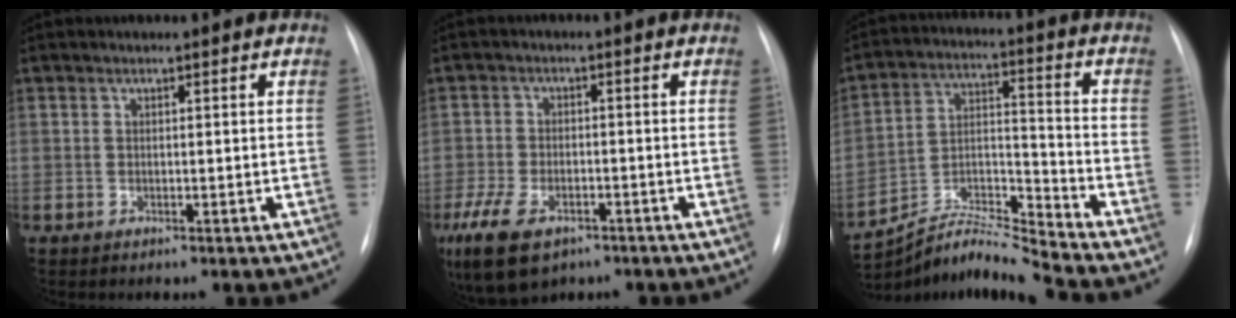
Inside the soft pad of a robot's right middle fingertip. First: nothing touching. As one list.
[{"total": 11.0, "force": [-6.6, 5.7, 6.7], "torque": [-0.151, -0.014, -0.106]}, {"total": 10.3, "force": [-10.0, -2.4, 0.6], "torque": [-0.015, 0.028, -0.183]}]